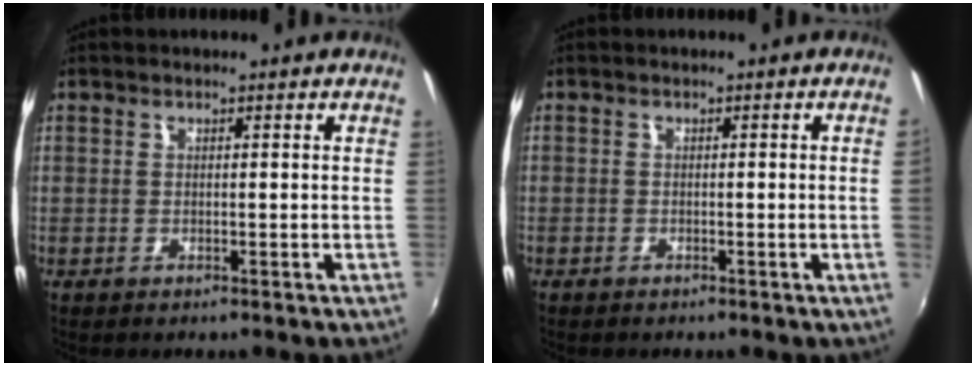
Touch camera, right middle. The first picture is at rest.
{"total": 0.9, "force": [-0.3, -0.5, 0.7], "torque": [-0.009, -0.003, -0.004]}